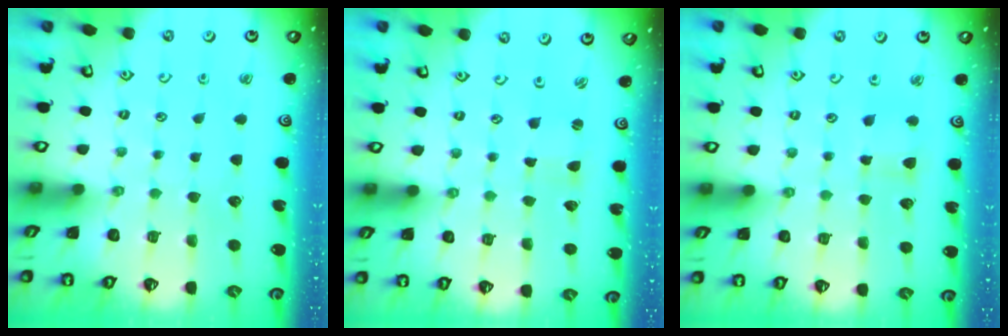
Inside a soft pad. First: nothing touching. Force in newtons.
{"total": 1.5, "press": 1.4, "slide": 0.3}
{"total": 3.7, "press": 3.6, "slide": 0.7}